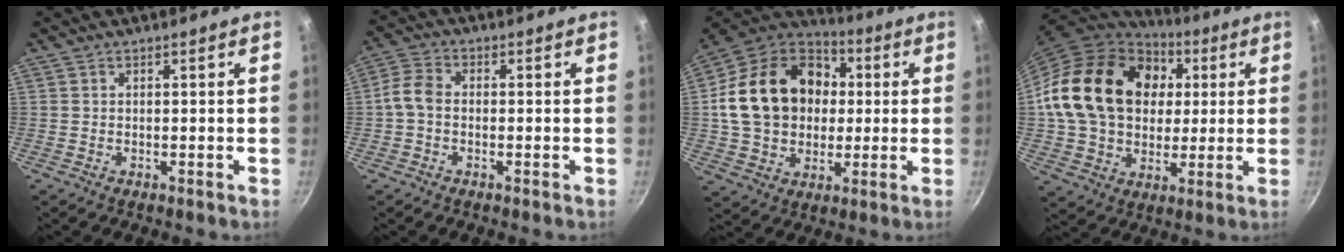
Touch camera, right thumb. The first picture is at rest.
{"total": 4.2, "force": [-0.8, 3.0, 2.7], "torque": [-0.061, 0.021, -0.030]}
{"total": 23.1, "force": [2.4, 18.1, 14.1], "torque": [-0.222, 0.034, 0.041]}
{"total": 23.5, "force": [4.4, 18.1, 14.3], "torque": [-0.224, 0.020, 0.078]}